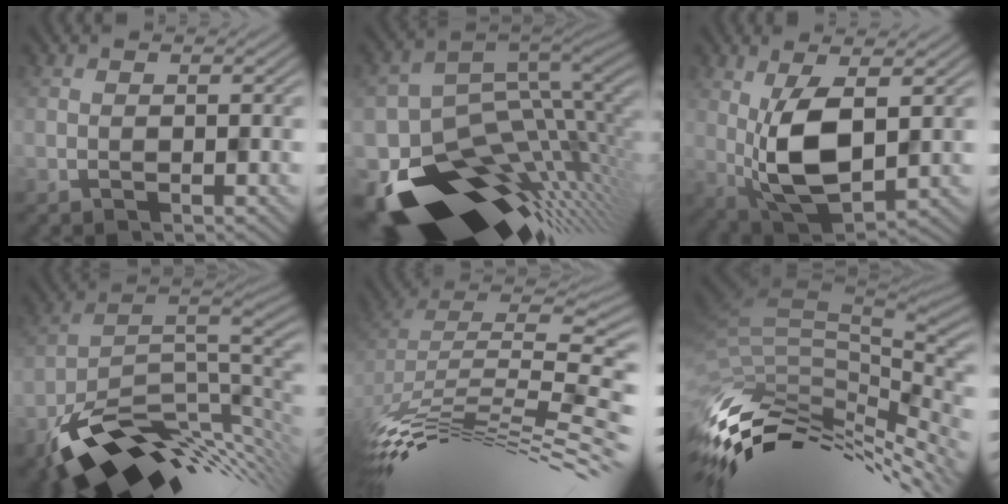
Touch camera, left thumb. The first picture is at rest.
{"total": 15.4, "force": [-6.7, 8.3, 11.0], "torque": [-0.208, -0.032, -0.089]}
{"total": 9.0, "force": [1.3, 4.1, 7.9], "torque": [-0.164, -0.004, 0.033]}
{"total": 13.4, "force": [-5.8, 6.7, 10.1], "torque": [-0.175, -0.031, -0.089]}
{"total": 13.0, "force": [-5.2, 4.5, 11.0], "torque": [-0.221, -0.003, -0.084]}
{"total": 14.2, "force": [-5.4, 6.9, 11.1], "torque": [-0.263, -0.029, -0.081]}